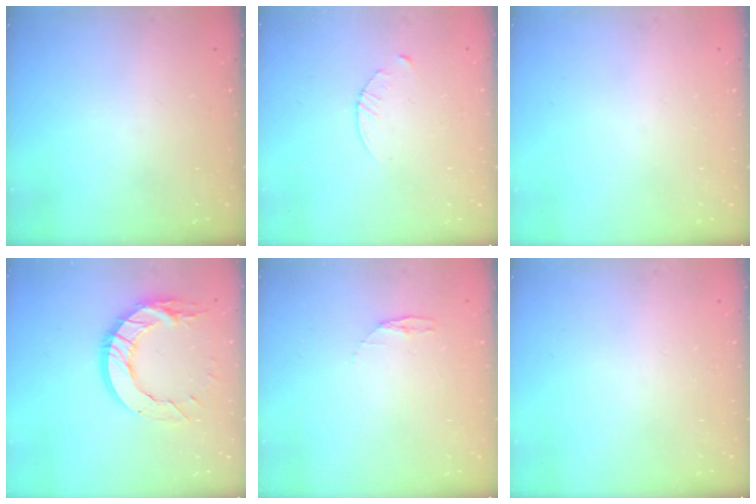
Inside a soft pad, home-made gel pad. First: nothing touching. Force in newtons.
{"total": 2.9, "press": 2.9, "slide": 0.4}
{"total": 0.0}
{"total": 15.4, "press": 15.3, "slide": 1.5}
{"total": 3.4, "press": 3.4, "slide": 0.4}
{"total": 0.0}